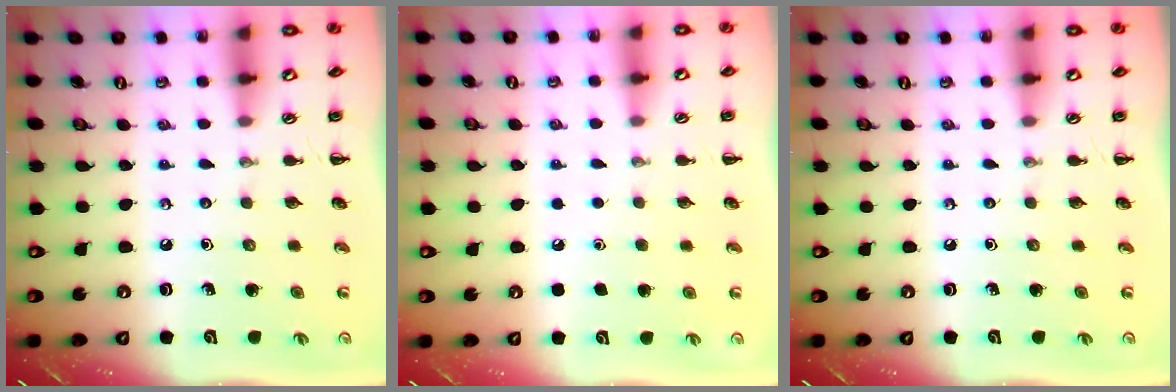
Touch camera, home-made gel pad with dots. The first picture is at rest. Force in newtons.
{"total": 1.8, "press": 1.8, "slide": 0.1}
{"total": 0.0}